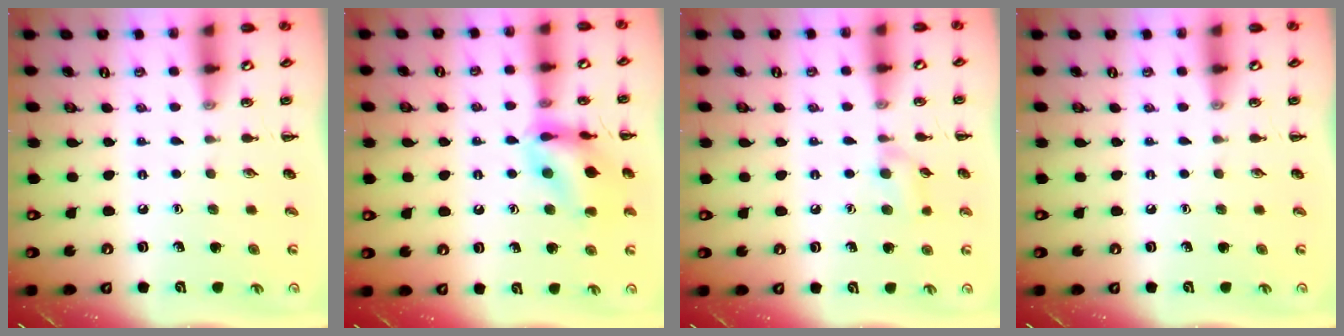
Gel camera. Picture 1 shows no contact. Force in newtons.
{"total": 15.4, "press": 15.3, "slide": 1.6}
{"total": 7.3, "press": 7.0, "slide": 2.0}
{"total": 0.0}